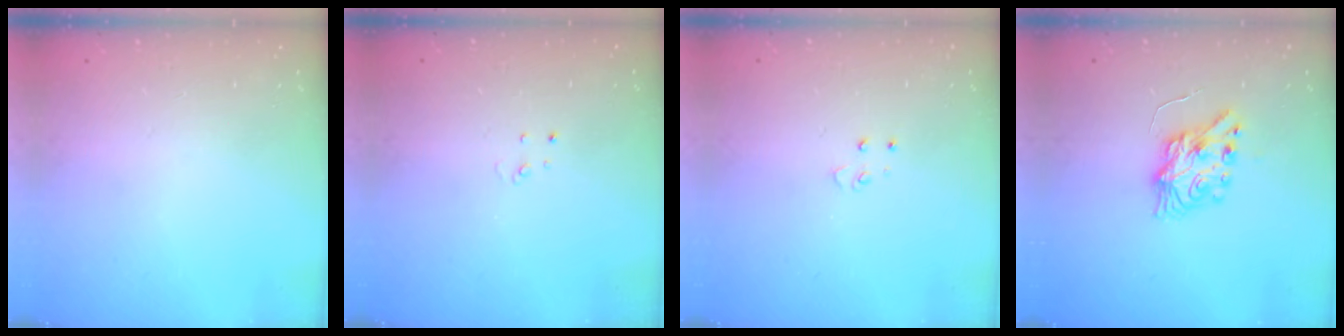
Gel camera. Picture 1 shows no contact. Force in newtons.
{"total": 2.6, "press": 2.6, "slide": 0.2}
{"total": 4.1, "press": 4.1, "slide": 0.5}
{"total": 7.7, "press": 7.7, "slide": 0.8}